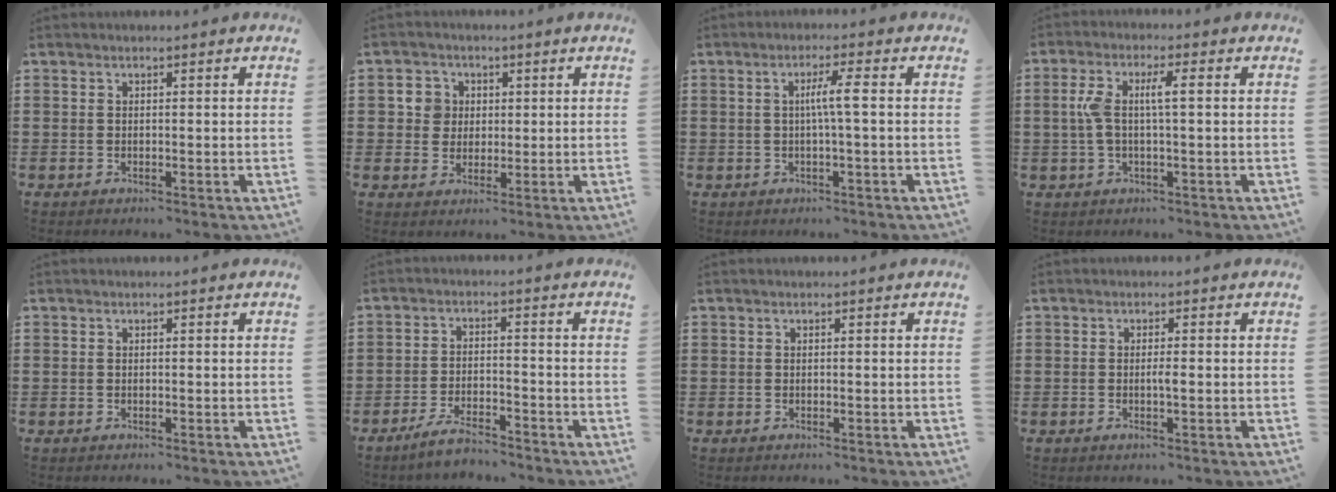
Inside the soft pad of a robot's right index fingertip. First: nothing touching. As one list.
[{"total": 4.1, "force": [0.8, 3.8, 1.0], "torque": [-0.030, 0.009, 0.011]}, {"total": 3.6, "force": [-0.1, -0.1, 3.6], "torque": [-0.068, -0.002, -0.007]}, {"total": 5.2, "force": [0.2, 1.1, 5.1], "torque": [-0.117, -0.004, -0.009]}, {"total": 0.0}, {"total": 4.1, "force": [-3.7, 0.4, 1.5], "torque": [-0.035, 0.004, -0.074]}, {"total": 0.0}, {"total": 1.4, "force": [-0.3, 0.0, 1.4], "torque": [-0.027, -0.004, -0.006]}]